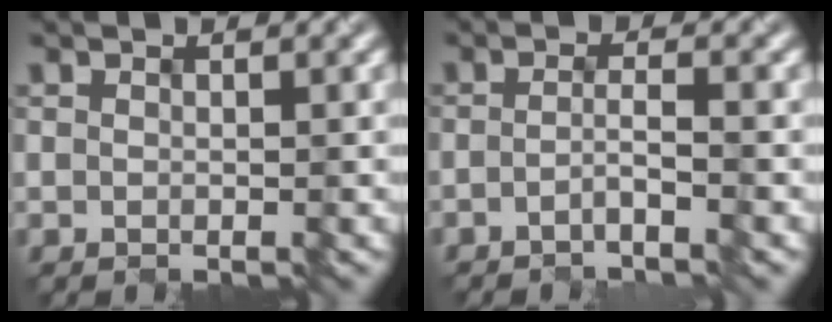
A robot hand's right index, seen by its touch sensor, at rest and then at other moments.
{"total": 1.8, "force": [-1.1, 0.2, 1.3], "torque": [-0.021, 0.005, -0.029]}